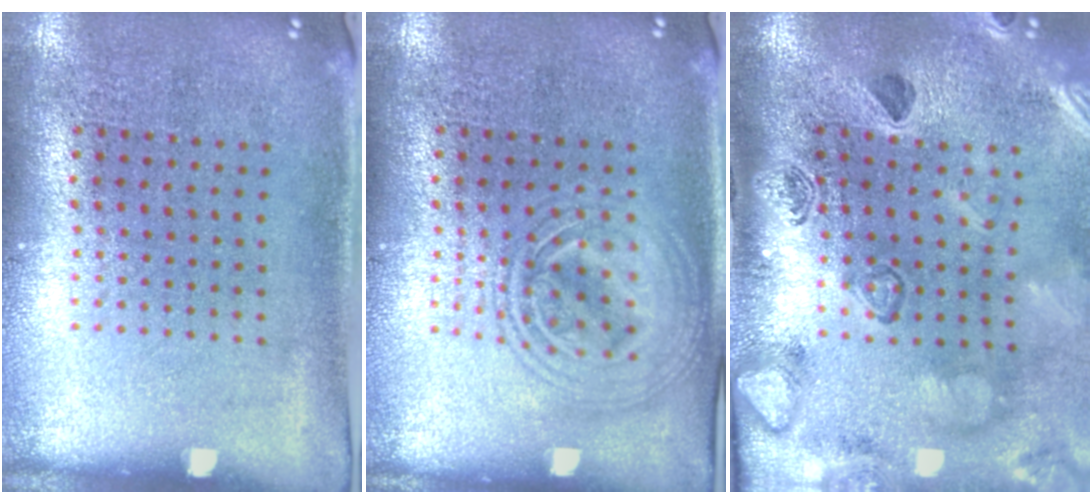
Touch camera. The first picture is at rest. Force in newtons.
{"total": 2.8, "press": 2.8, "slide": 0.4}
{"total": 2.7, "press": 2.5, "slide": 1.0}